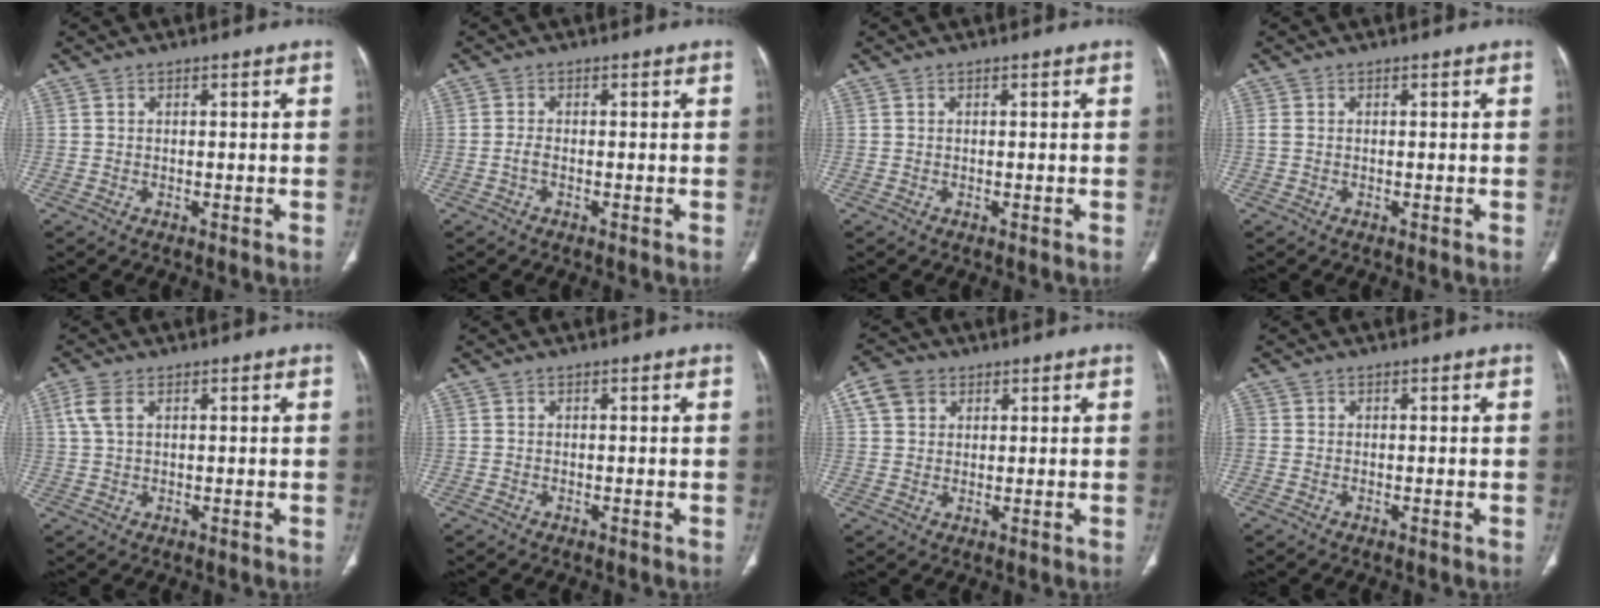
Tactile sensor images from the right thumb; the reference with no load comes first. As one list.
[{"total": 1.2, "force": [-0.5, 0.5, 1.0], "torque": [-0.023, 0.000, -0.012]}, {"total": 0.0}, {"total": 0.7, "force": [0.0, 0.4, 0.5], "torque": [-0.015, -0.001, 0.000]}, {"total": 3.8, "force": [1.4, 2.1, 2.9], "torque": [-0.078, 0.013, 0.033]}, {"total": 0.0}, {"total": 6.0, "force": [2.6, 4.7, 2.7], "torque": [-0.039, 0.007, 0.048]}, {"total": 0.9, "force": [-0.3, 0.5, 0.7], "torque": [-0.026, -0.001, -0.010]}]